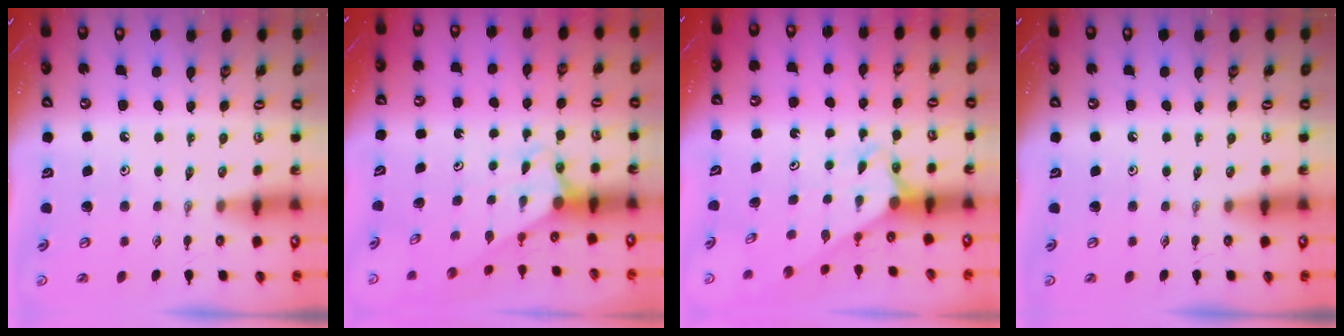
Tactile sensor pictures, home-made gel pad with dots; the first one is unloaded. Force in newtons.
{"total": 3.0, "press": 3.0, "slide": 0.0}
{"total": 2.6, "press": 2.6, "slide": 0.2}
{"total": 0.0}